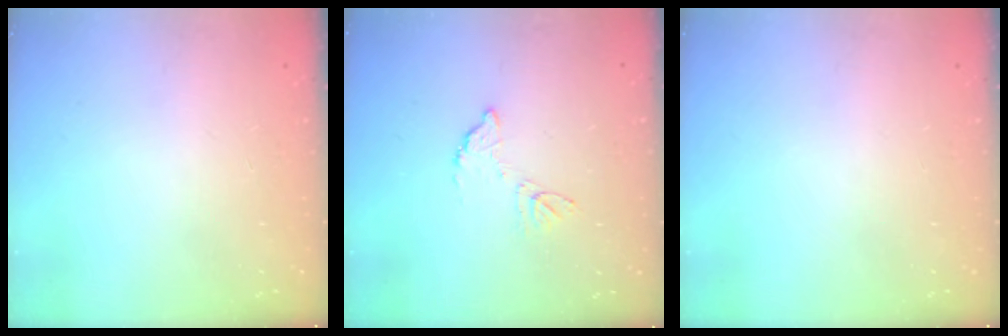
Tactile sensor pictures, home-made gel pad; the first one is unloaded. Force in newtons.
{"total": 6.8, "press": 6.8, "slide": 0.3}
{"total": 0.0}